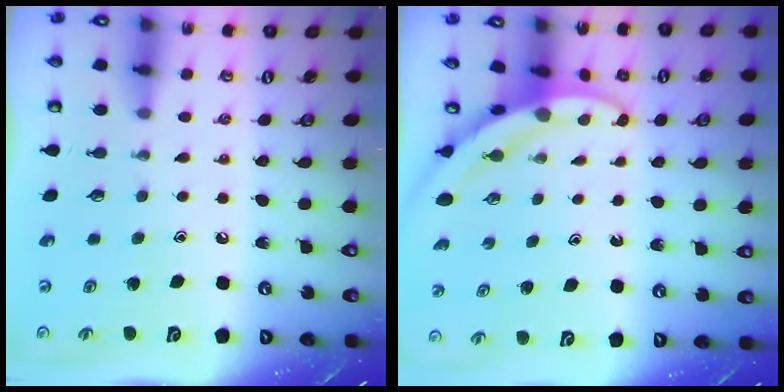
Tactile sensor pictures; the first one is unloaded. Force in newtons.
{"total": 3.3, "press": 3.3, "slide": 0.2}